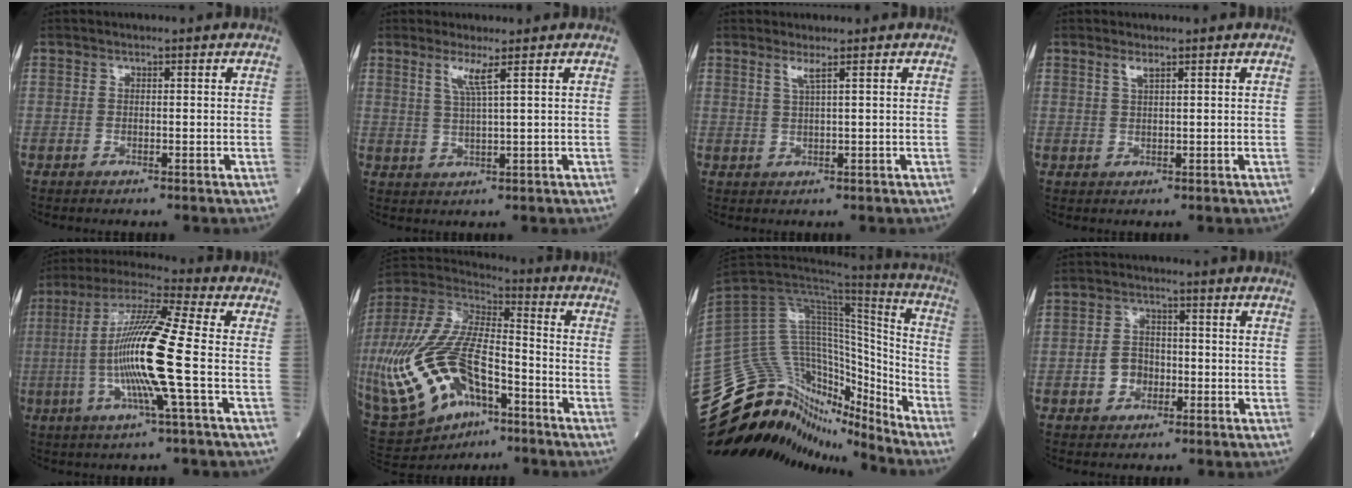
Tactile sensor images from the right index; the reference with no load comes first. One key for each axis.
{"total": 3.2, "fx": 1.7, "fy": -0.7, "fz": 2.6, "tx": -0.055, "ty": -0.007, "tz": 0.037}
{"total": 1.7, "fx": 1.0, "fy": -0.4, "fz": 1.3, "tx": -0.031, "ty": -0.006, "tz": 0.023}
{"total": 1.4, "fx": 1.0, "fy": 0.0, "fz": 1.0, "tx": -0.022, "ty": 0.000, "tz": 0.020}
{"total": 14.4, "fx": -2.4, "fy": -0.7, "fz": 14.1, "tx": -0.276, "ty": -0.001, "tz": -0.058}
{"total": 28.1, "fx": -11.0, "fy": 13.6, "fz": 22.0, "tx": -0.567, "ty": -0.027, "tz": -0.193}
{"total": 26.1, "fx": -21.7, "fy": 10.7, "fz": 9.9, "tx": -0.238, "ty": 0.052, "tz": -0.346}
{"total": 4.2, "fx": -1.3, "fy": 3.3, "fz": 2.1, "tx": -0.043, "ty": 0.012, "tz": -0.022}